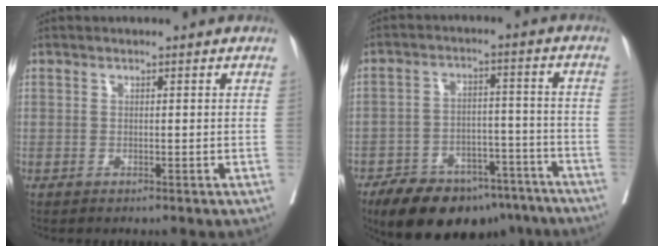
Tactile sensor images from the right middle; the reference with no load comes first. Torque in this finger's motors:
{"motor_torque": [1.07, -1.07, 0.45, 0.09]}